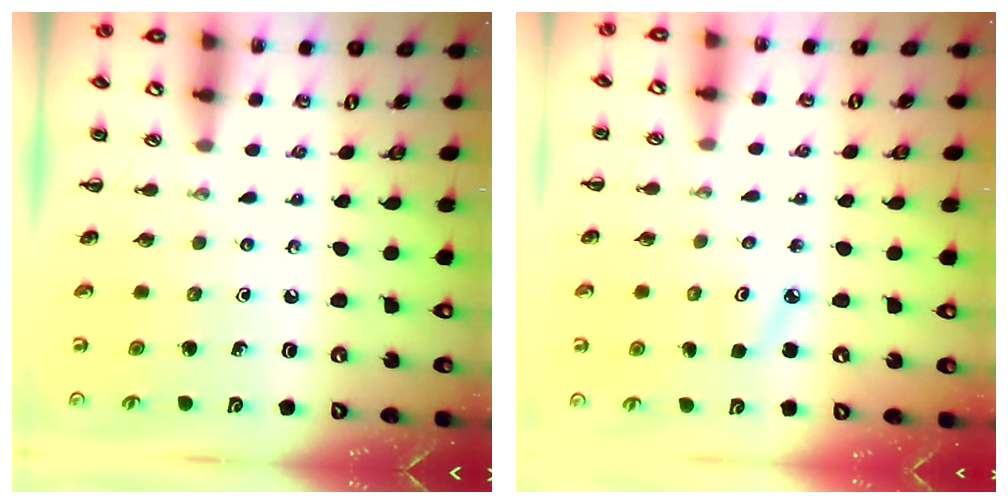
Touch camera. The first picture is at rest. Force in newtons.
{"total": 2.3, "press": 2.2, "slide": 0.5}